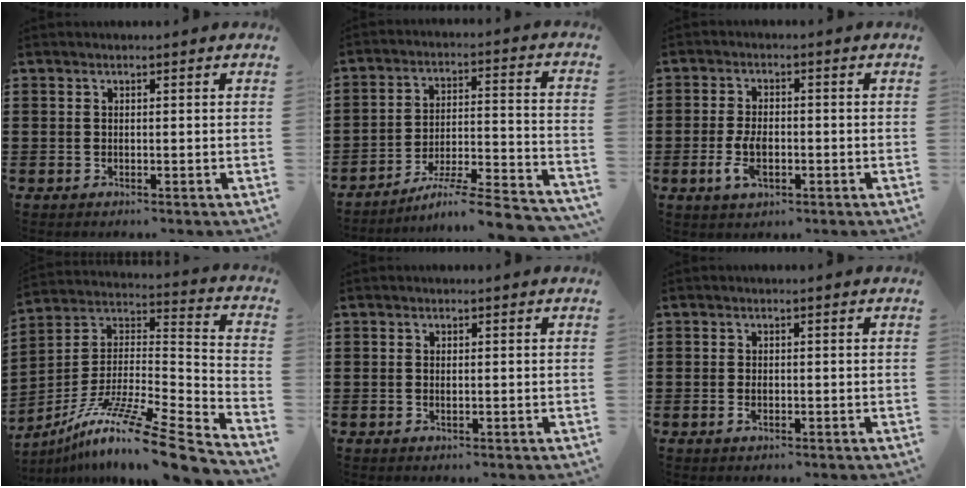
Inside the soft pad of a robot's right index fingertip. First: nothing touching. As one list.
[{"total": 7.3, "force": [-6.3, -0.1, 3.8], "torque": [-0.056, -0.005, -0.123]}, {"total": 4.7, "force": [-1.3, 2.4, 3.9], "torque": [-0.099, -0.007, -0.028]}, {"total": 12.9, "force": [-9.8, 0.5, 8.4], "torque": [-0.146, 0.012, -0.183]}, {"total": 0.7, "force": [-0.1, 0.2, 0.6], "torque": [-0.011, -0.001, -0.001]}, {"total": 1.1, "force": [-0.3, 0.5, 1.0], "torque": [-0.020, -0.003, -0.004]}]